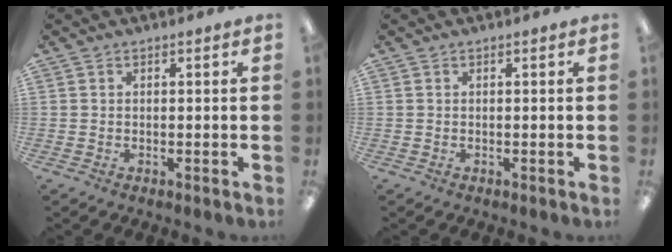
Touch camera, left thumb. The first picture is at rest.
{"total": 0.0}